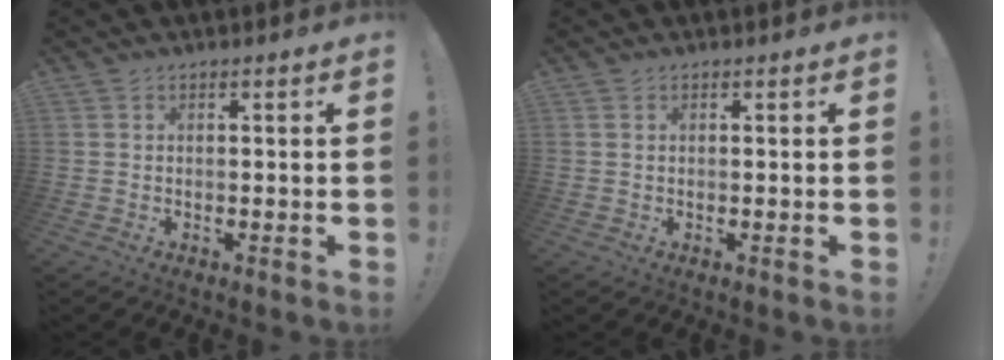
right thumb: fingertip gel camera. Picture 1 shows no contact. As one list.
[{"total": 0.6, "force": [0.3, 0.4, 0.3], "torque": [-0.008, 0.002, 0.006]}]